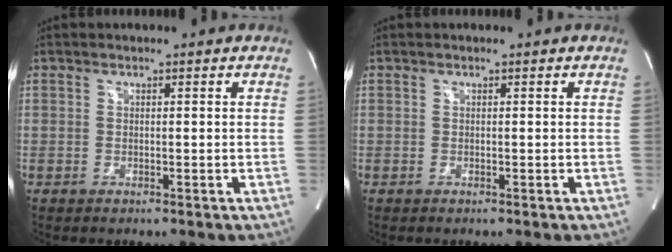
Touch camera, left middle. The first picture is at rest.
{"total": 0.0}